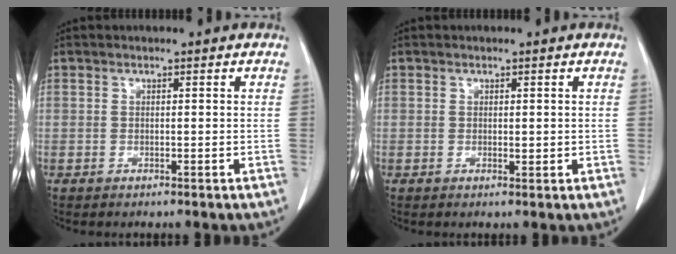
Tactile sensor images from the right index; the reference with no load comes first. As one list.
[{"total": 0.9, "force": [0.1, 0.4, 0.8], "torque": [-0.010, -0.003, 0.006]}]